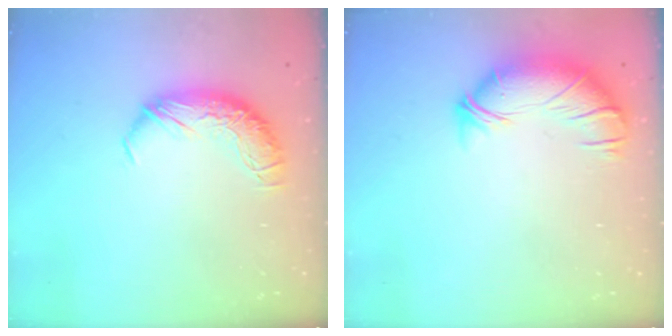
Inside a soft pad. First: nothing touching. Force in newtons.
{"total": 2.8, "press": 1.5, "slide": 2.3}